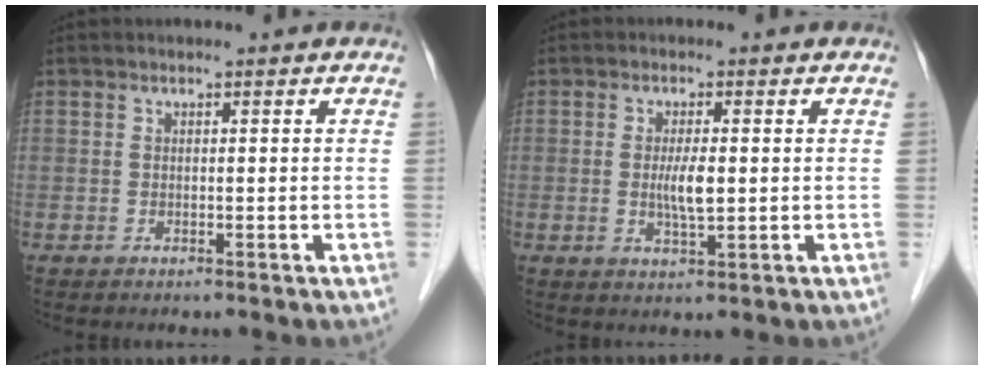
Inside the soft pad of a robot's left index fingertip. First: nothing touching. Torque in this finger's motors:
{"motor_torque": [0.20, 0.12, 0.09, 0.06]}